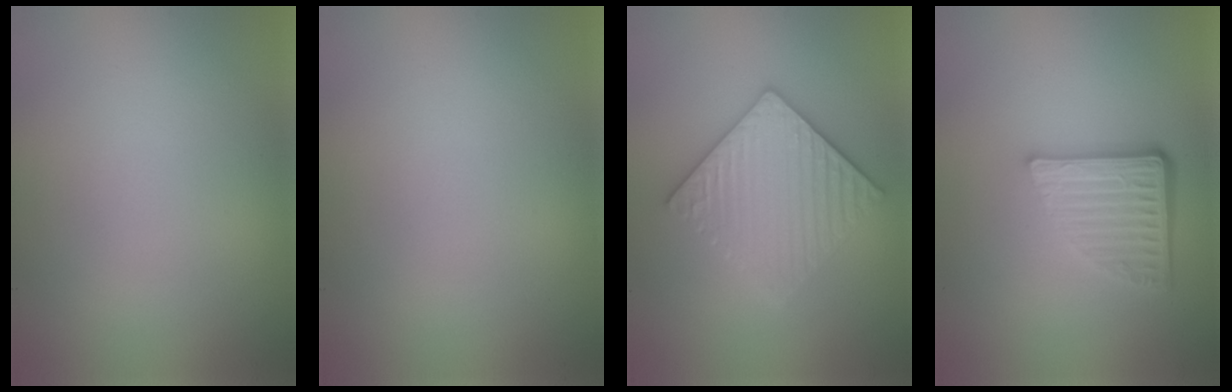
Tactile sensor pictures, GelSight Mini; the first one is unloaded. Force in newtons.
{"total": 0.0}
{"total": 5.9, "press": 5.8, "slide": 1.0}
{"total": 4.9, "press": 3.6, "slide": 3.4}